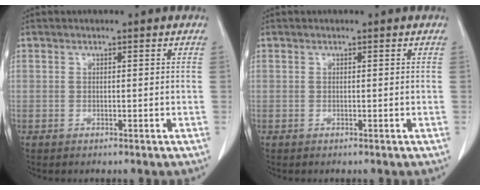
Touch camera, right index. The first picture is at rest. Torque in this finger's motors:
{"motor_torque": [0.00, 0.00, 0.00, 0.00]}